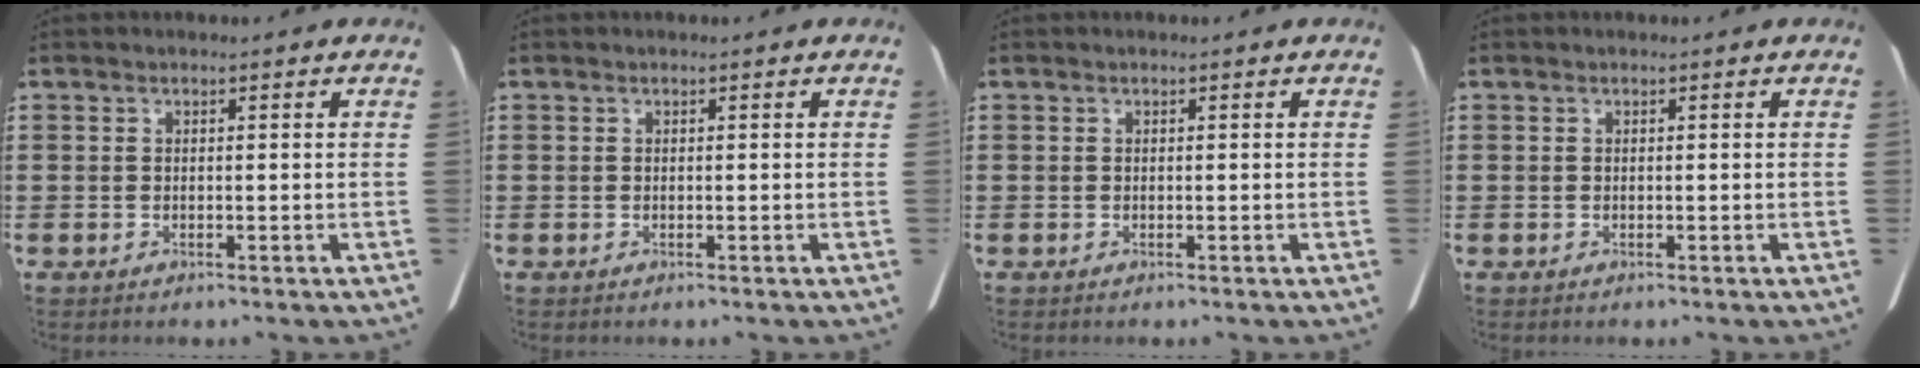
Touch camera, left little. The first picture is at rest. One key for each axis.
{"total": 0.0}
{"total": 0.0}
{"total": 0.0}